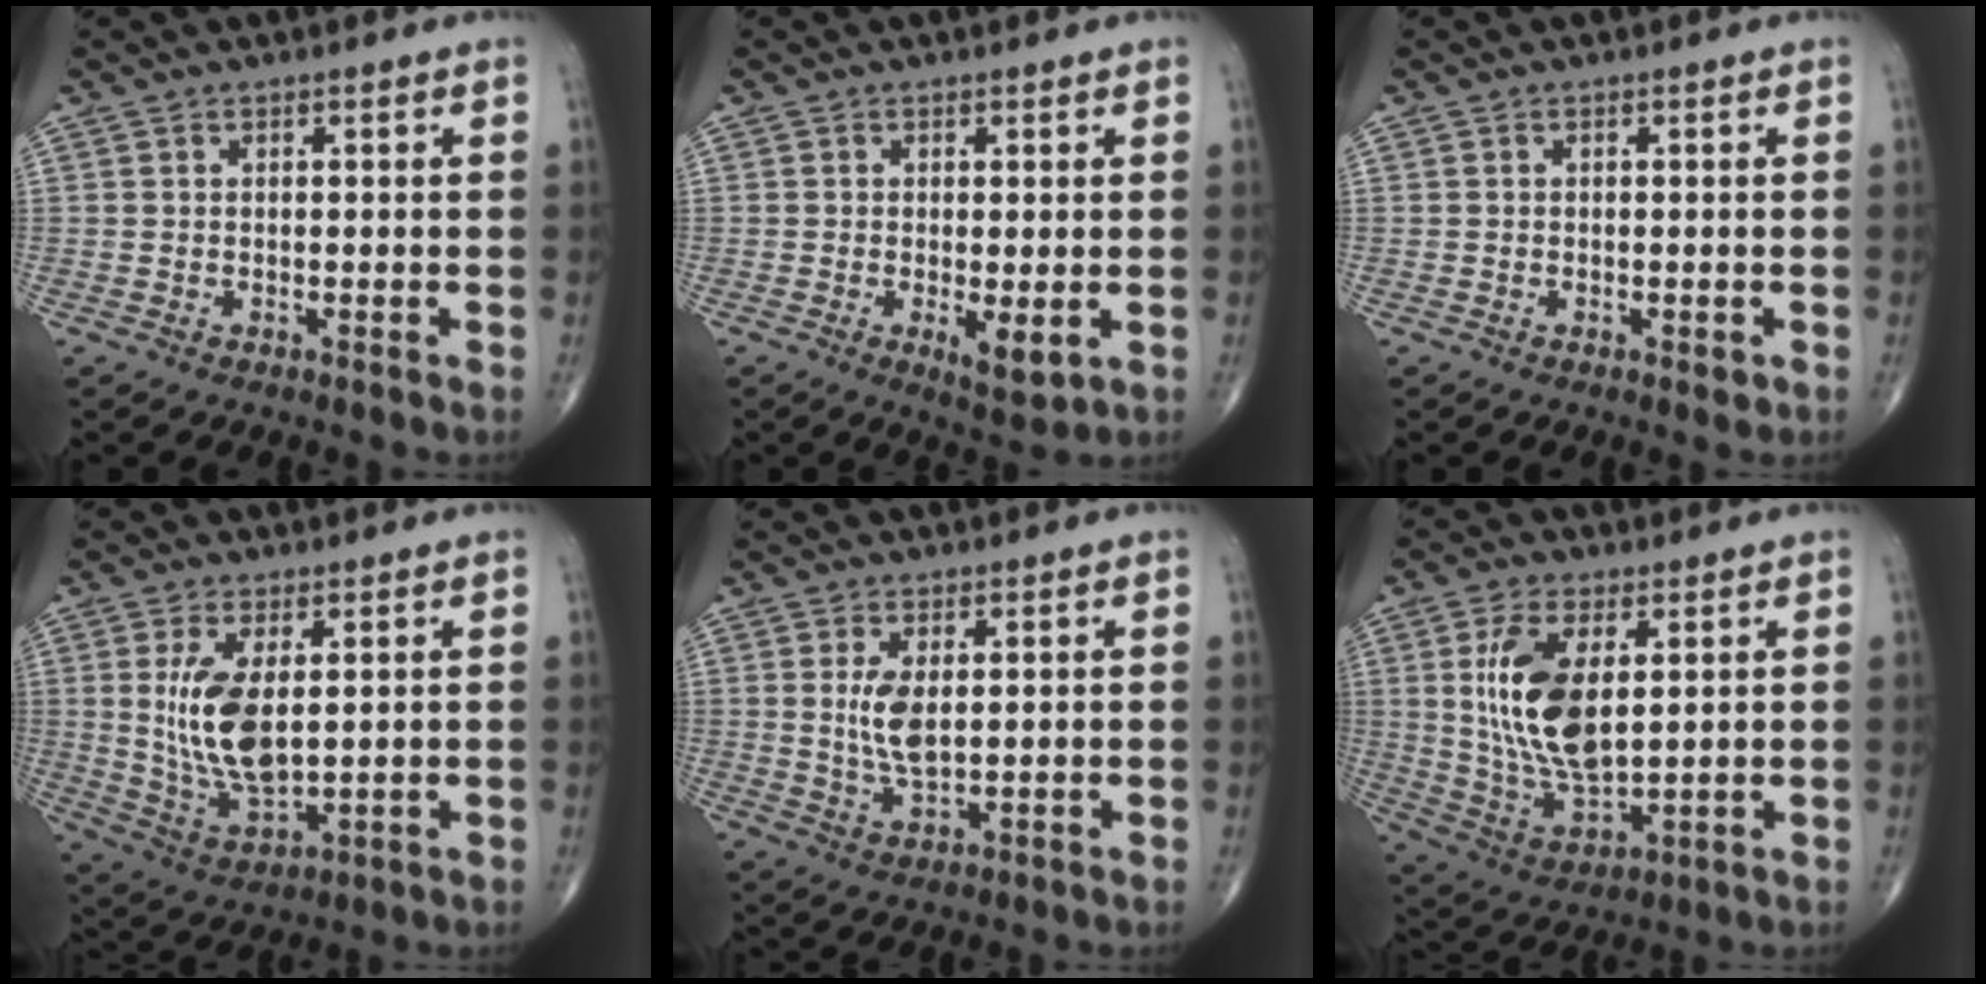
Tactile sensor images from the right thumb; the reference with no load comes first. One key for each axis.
{"total": 4.6, "fx": -0.9, "fy": 1.7, "fz": 4.1, "tx": -0.065, "ty": -0.015, "tz": -0.012}
{"total": 1.1, "fx": -0.4, "fy": 0.6, "fz": 0.8, "tx": -0.009, "ty": -0.002, "tz": -0.005}
{"total": 11.5, "fx": 1.9, "fy": 5.3, "fz": 10.1, "tx": -0.193, "ty": -0.021, "tz": 0.049}
{"total": 5.8, "fx": 0.9, "fy": 2.6, "fz": 5.1, "tx": -0.099, "ty": -0.011, "tz": 0.023}
{"total": 14.8, "fx": 3.2, "fy": 7.2, "fz": 12.5, "tx": -0.237, "ty": -0.020, "tz": 0.071}